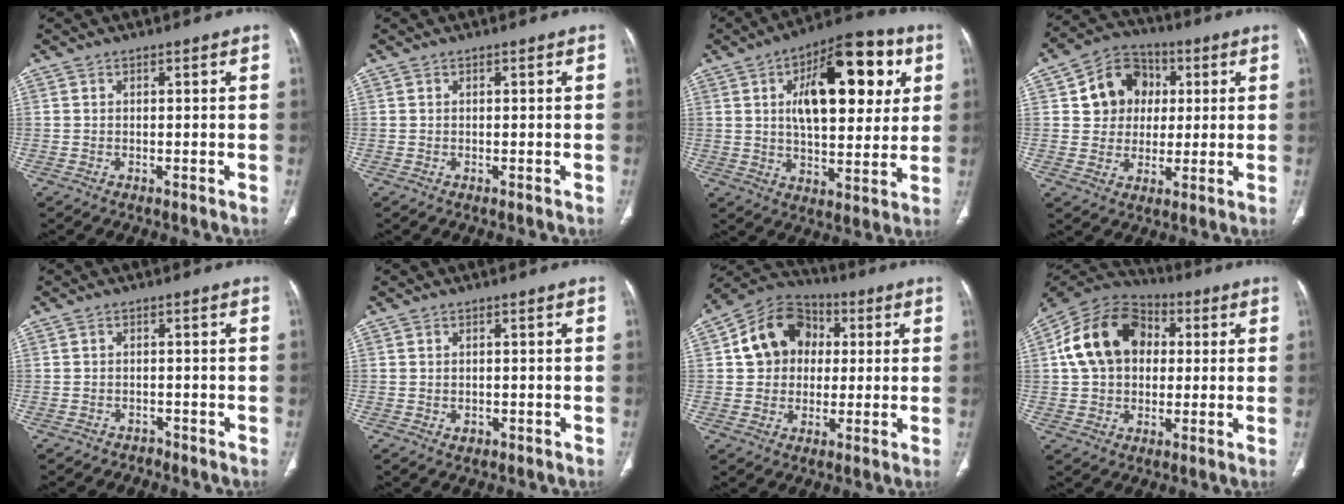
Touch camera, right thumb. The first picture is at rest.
{"total": 0.0}
{"total": 21.5, "force": [6.3, 10.2, 17.8], "torque": [-0.215, 0.000, 0.090]}
{"total": 11.5, "force": [2.7, 10.0, 5.0], "torque": [-0.041, 0.005, 0.040]}
{"total": 1.5, "force": [-1.2, 1.0, -0.3], "torque": [-0.003, 0.008, -0.022]}
{"total": 1.4, "force": [-0.4, 1.1, 0.7], "torque": [-0.008, 0.002, 0.001]}
{"total": 13.2, "force": [2.1, 11.1, 6.9], "torque": [-0.087, 0.016, 0.027]}
{"total": 17.0, "force": [2.8, 12.8, 10.8], "torque": [-0.174, 0.023, 0.039]}